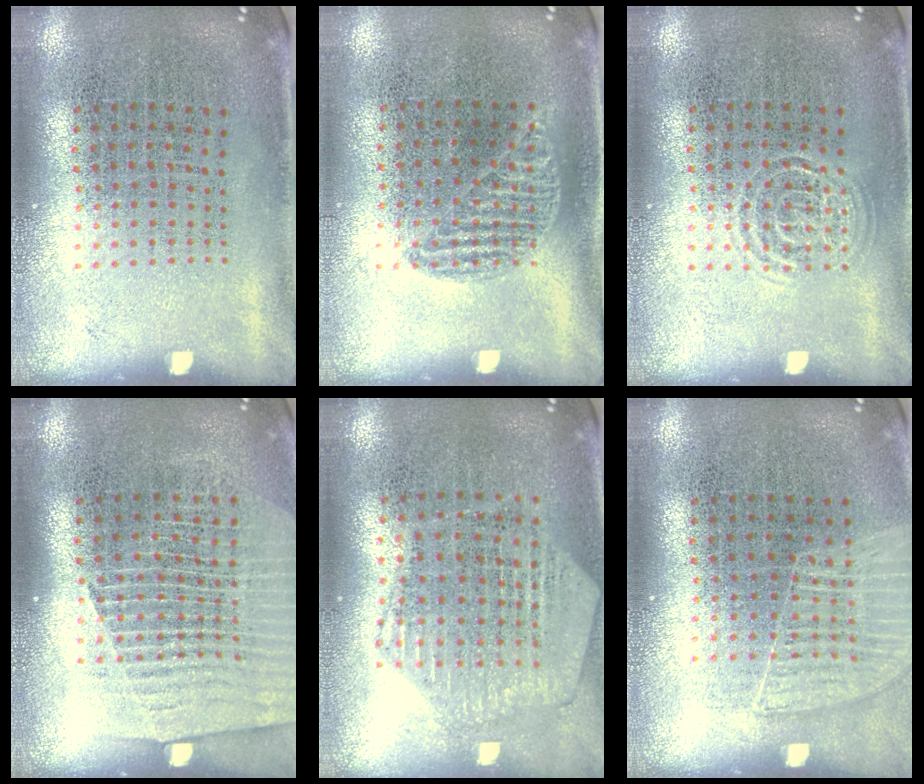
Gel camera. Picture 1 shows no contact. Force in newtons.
{"total": 0.9, "press": 0.7, "slide": 0.5}
{"total": 0.8, "press": 0.8, "slide": 0.1}
{"total": 1.4, "press": 1.3, "slide": 0.5}
{"total": 1.1, "press": 1.1, "slide": 0.1}
{"total": 1.1, "press": 1.1, "slide": 0.1}